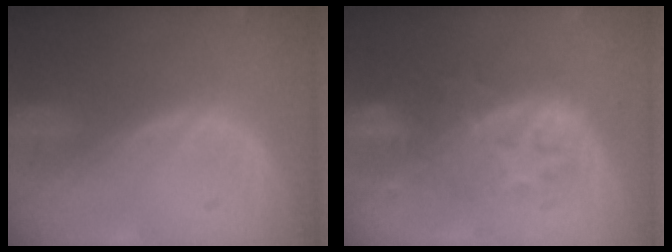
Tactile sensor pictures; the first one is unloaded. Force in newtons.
{"total": 9.1, "press": 8.6, "slide": 3.0}